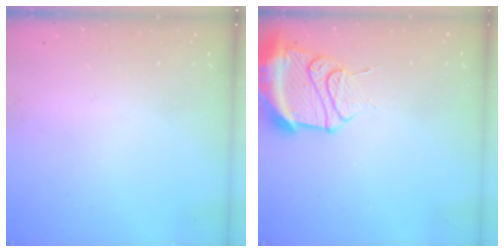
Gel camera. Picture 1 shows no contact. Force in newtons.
{"total": 14.5, "press": 14.4, "slide": 1.4}